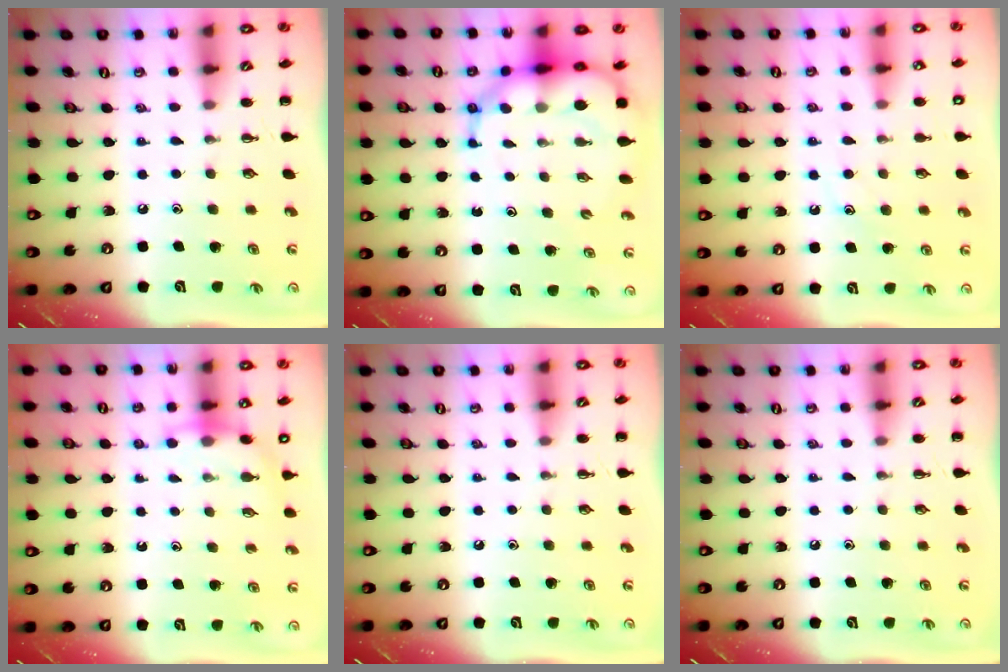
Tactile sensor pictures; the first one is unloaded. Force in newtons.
{"total": 12.1, "press": 11.7, "slide": 3.3}
{"total": 8.9, "press": 8.8, "slide": 1.3}
{"total": 5.3, "press": 5.3, "slide": 0.5}
{"total": 0.0}
{"total": 0.0}